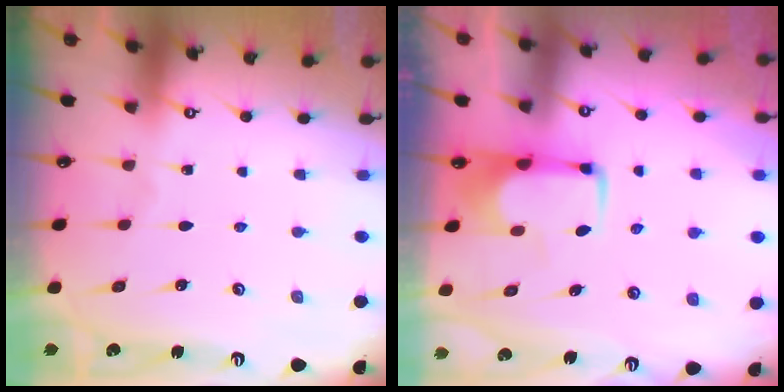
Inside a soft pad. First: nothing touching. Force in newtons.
{"total": 1.9, "press": 1.9, "slide": 0.5}